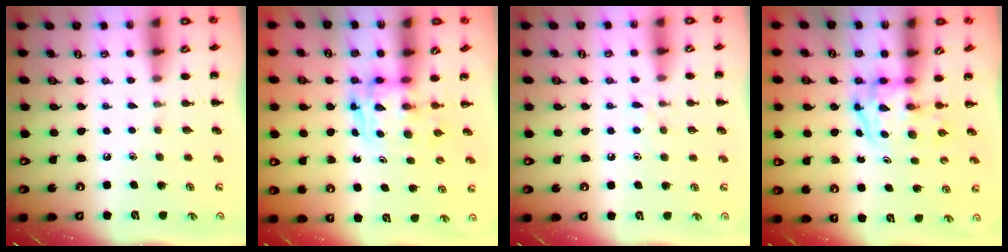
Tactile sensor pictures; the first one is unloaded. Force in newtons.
{"total": 2.6, "press": 2.6, "slide": 0.2}
{"total": 5.4, "press": 5.1, "slide": 1.9}
{"total": 3.9, "press": 3.8, "slide": 0.6}